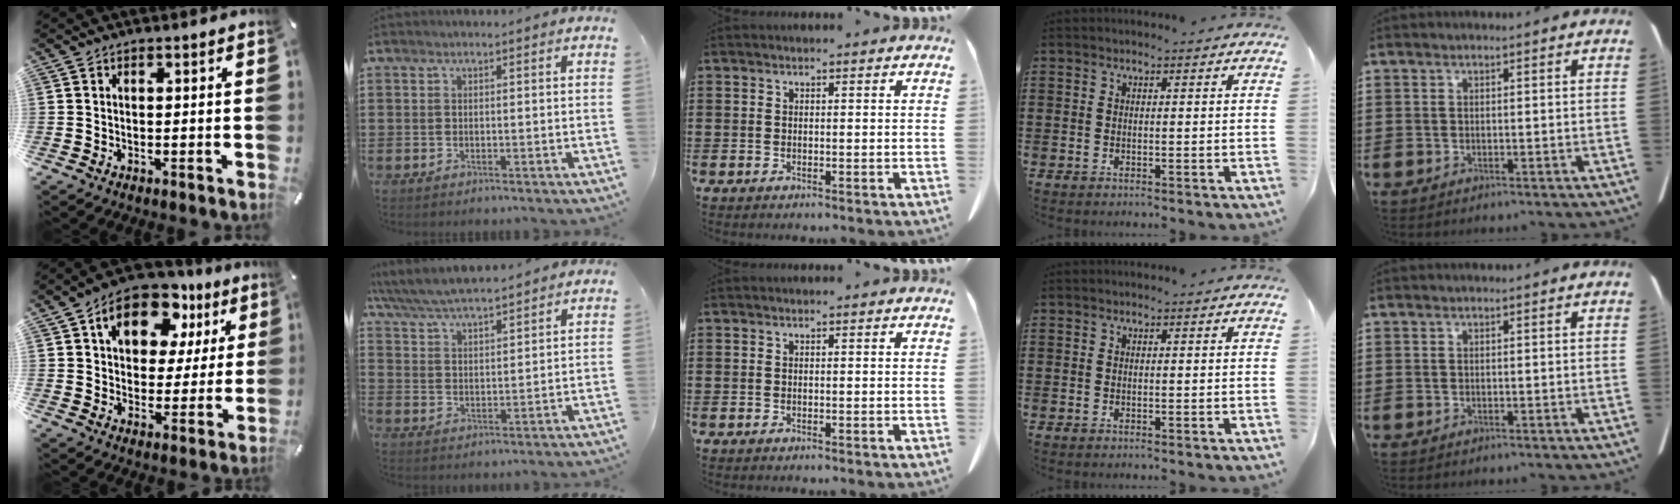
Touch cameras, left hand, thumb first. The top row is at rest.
{"thumb": {"total": 13.8, "force": [6.7, 9.2, 7.7], "torque": [-0.120, -0.021, 0.118]}, "index": {"total": 5.9, "force": [5.7, 0.6, 1.7], "torque": [-0.056, -0.023, 0.101]}}